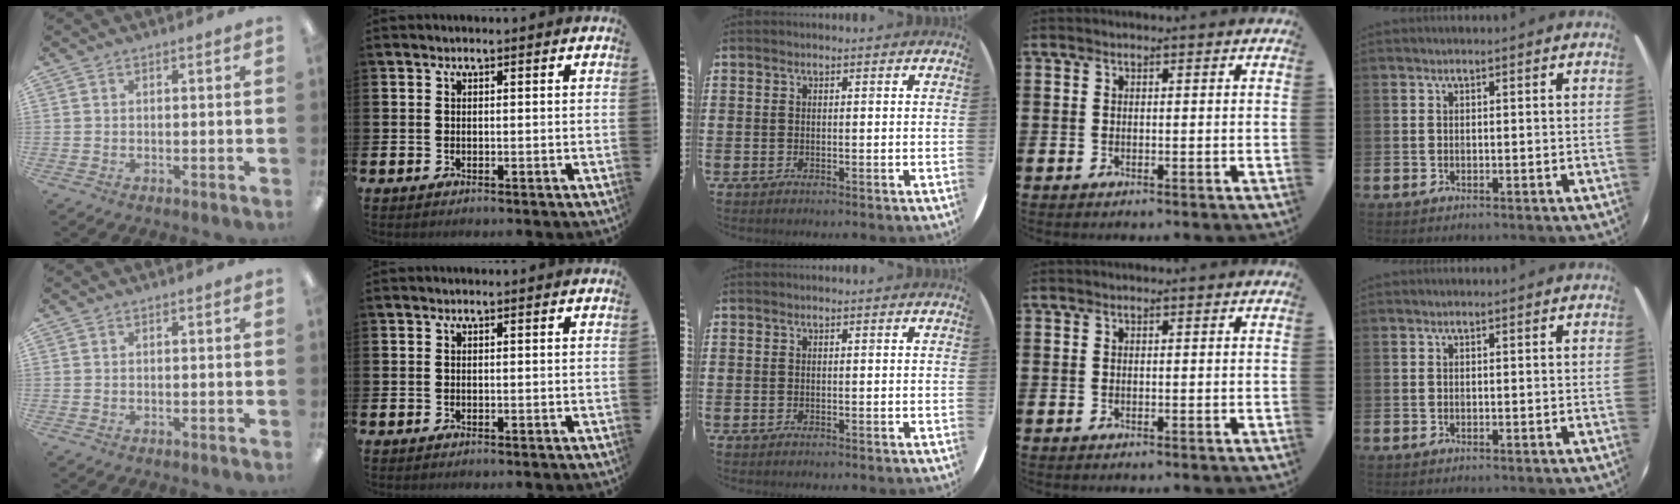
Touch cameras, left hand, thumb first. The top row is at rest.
{}